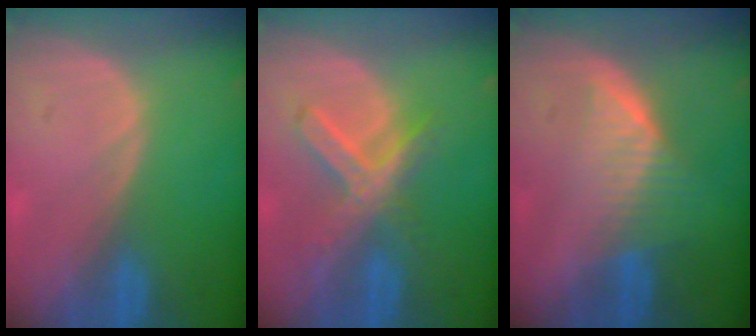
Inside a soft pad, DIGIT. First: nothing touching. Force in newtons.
{"total": 7.4, "press": 6.2, "slide": 4.0}
{"total": 6.5, "press": 5.8, "slide": 2.9}